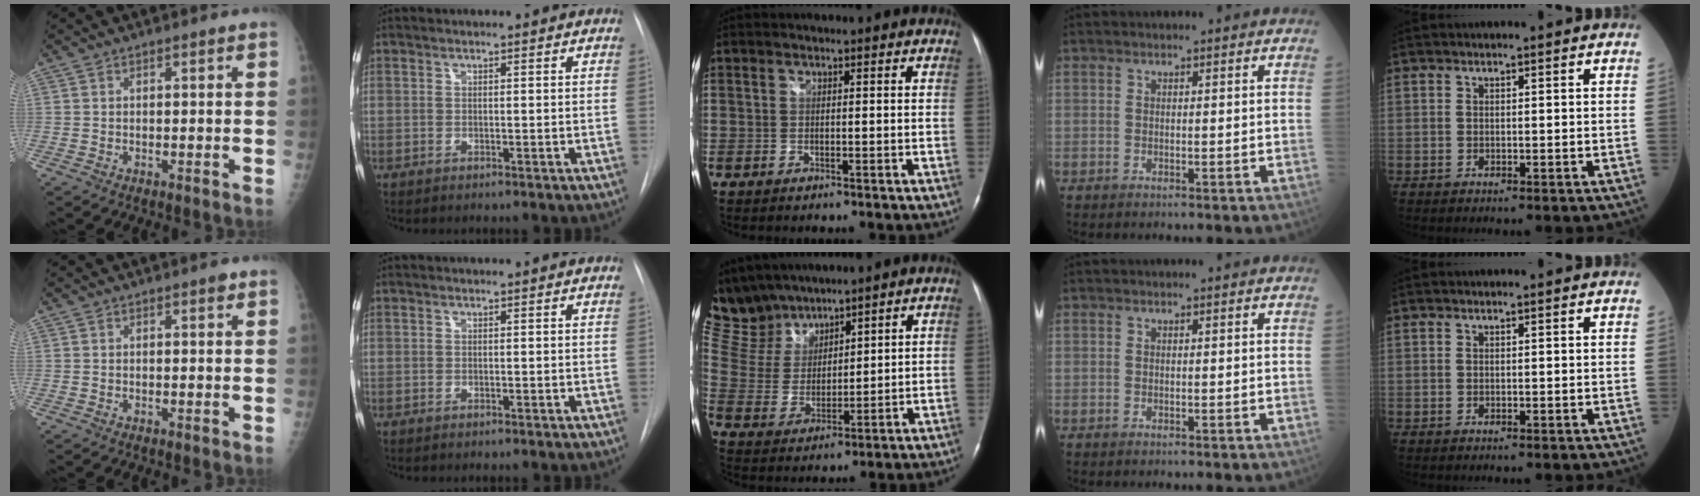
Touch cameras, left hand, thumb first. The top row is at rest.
{"thumb": {"total": 0.9, "force": [0.5, 0.3, 0.7], "torque": [-0.009, 0.000, 0.005]}, "middle": {"total": 11.8, "force": [10.6, 4.7, 1.9], "torque": [-0.057, 0.020, 0.224]}}